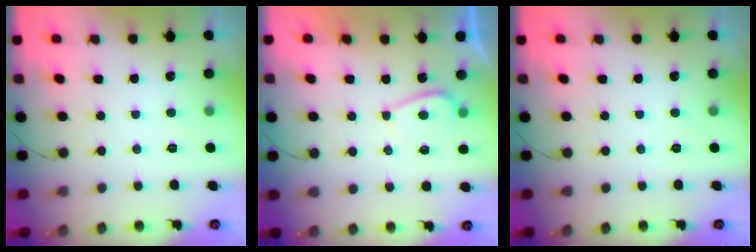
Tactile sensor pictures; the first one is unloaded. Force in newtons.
{"total": 3.2, "press": 3.2, "slide": 0.7}
{"total": 0.0}